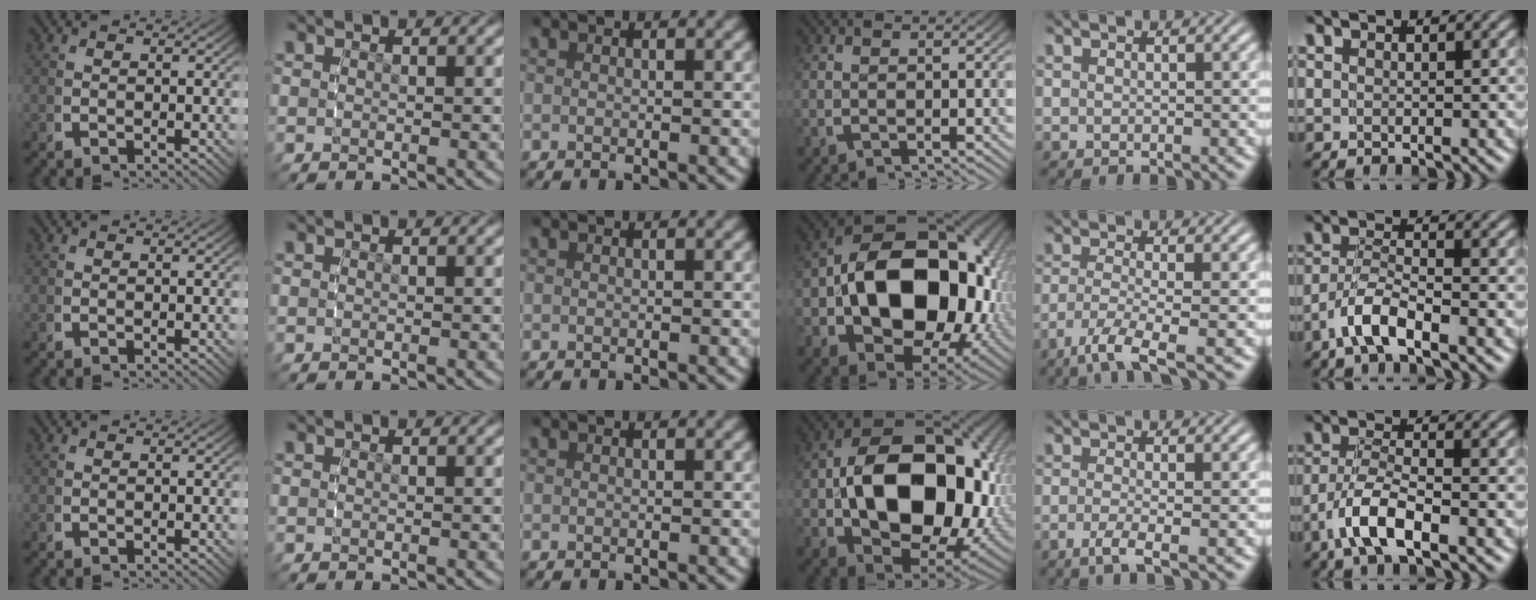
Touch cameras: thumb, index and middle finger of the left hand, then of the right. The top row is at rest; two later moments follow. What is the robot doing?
{"motion": "grasp_and_lifting", "object": "bowl"}